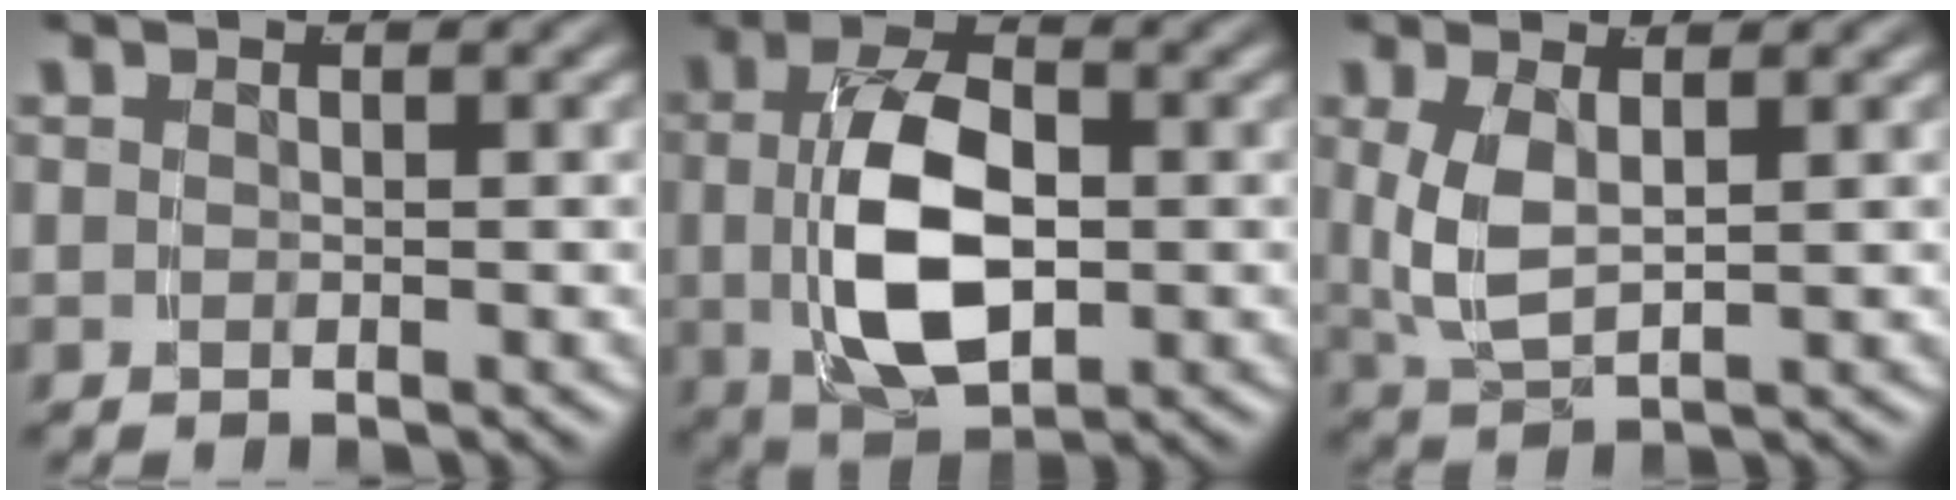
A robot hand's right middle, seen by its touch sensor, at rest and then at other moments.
{"total": 8.7, "force": [-0.2, 4.7, 7.3], "torque": [-0.145, -0.008, 0.004]}
{"total": 4.2, "force": [0.6, 2.4, 3.4], "torque": [-0.092, -0.009, 0.026]}